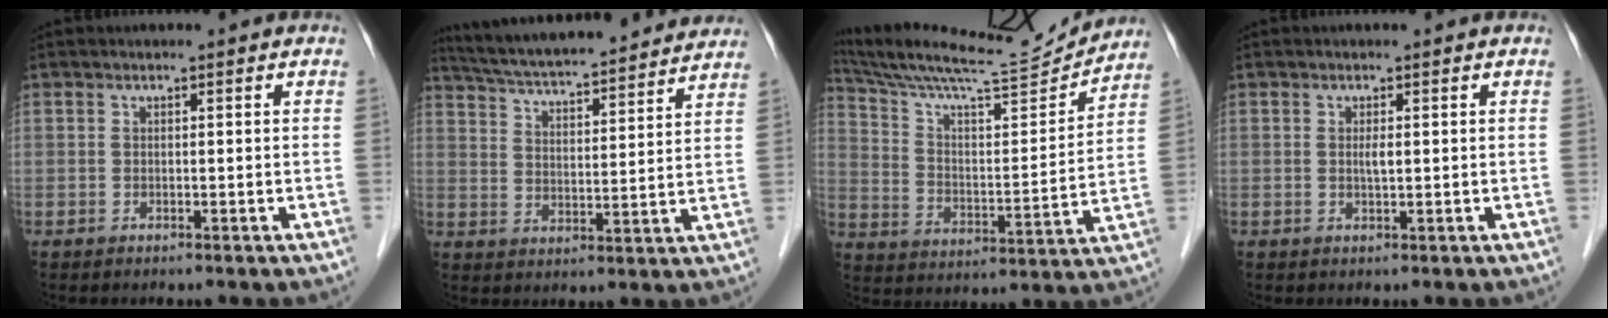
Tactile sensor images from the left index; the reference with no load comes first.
{"total": 22.2, "force": [20.2, 2.5, 8.9], "torque": [-0.148, 0.020, 0.287]}
{"total": 18.5, "force": [17.7, 0.2, 5.4], "torque": [-0.111, -0.026, 0.278]}
{"total": 1.1, "force": [0.2, 0.1, 1.1], "torque": [-0.025, -0.003, 0.003]}